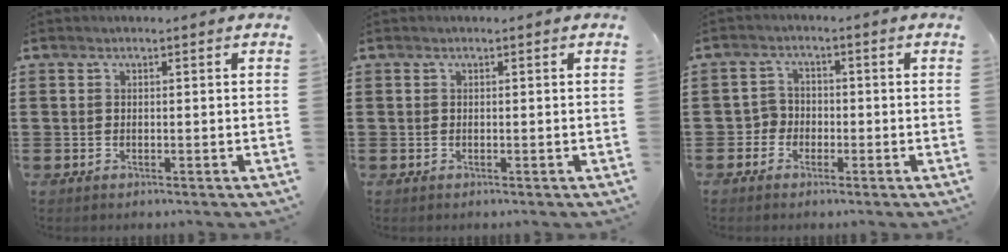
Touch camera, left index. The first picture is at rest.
{"total": 0.0}
{"total": 2.7, "force": [-1.5, 2.3, 0.3], "torque": [-0.018, 0.005, -0.035]}